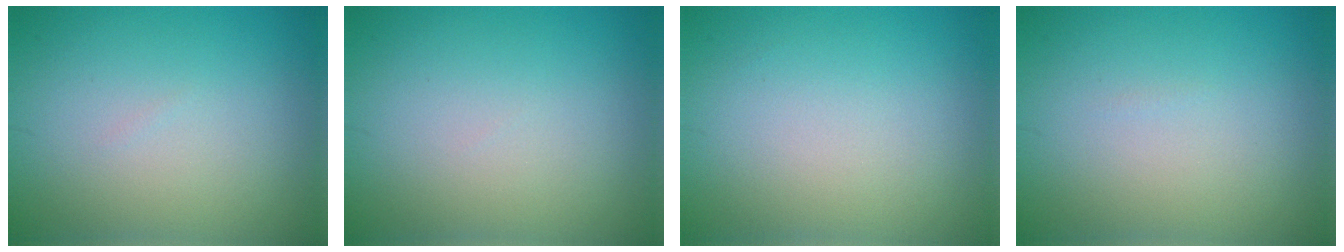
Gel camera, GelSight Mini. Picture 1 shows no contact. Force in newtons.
{"total": 0.0}
{"total": 0.0}
{"total": 0.0}